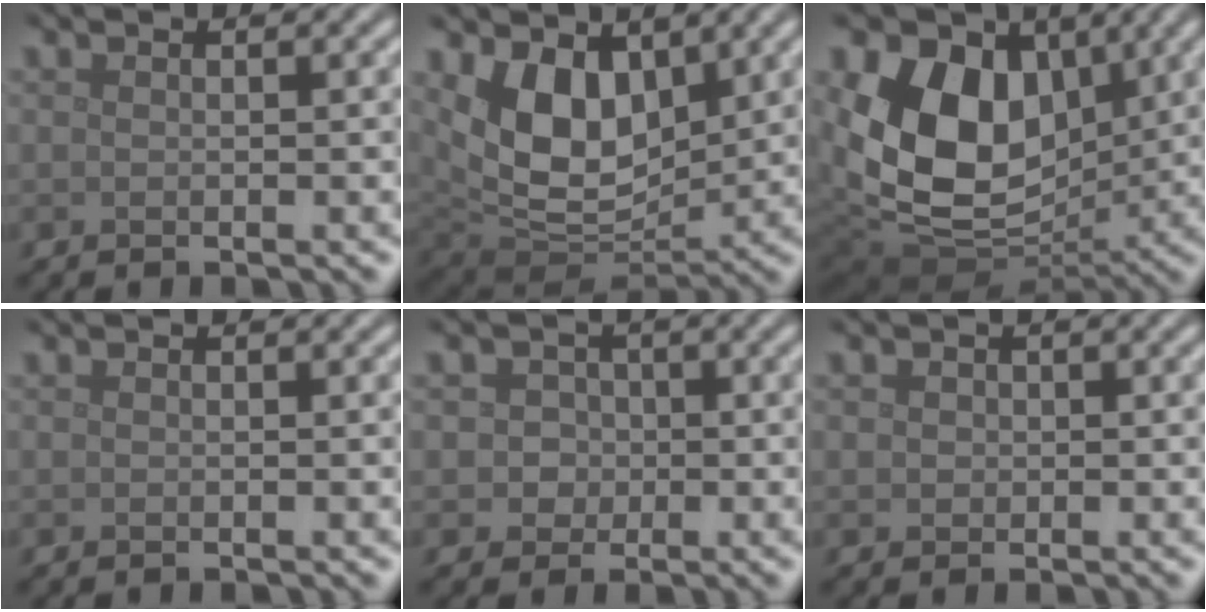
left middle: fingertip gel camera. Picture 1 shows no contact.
{"total": 7.8, "force": [2.6, 4.9, 5.5], "torque": [-0.109, -0.021, 0.043]}
{"total": 13.7, "force": [2.3, 9.9, 9.2], "torque": [-0.186, -0.002, 0.042]}
{"total": 0.0}
{"total": 2.6, "force": [0.4, 2.4, 0.9], "torque": [0.008, 0.010, -0.004]}
{"total": 0.7, "force": [0.2, 0.7, 0.1], "torque": [0.003, -0.002, 0.003]}